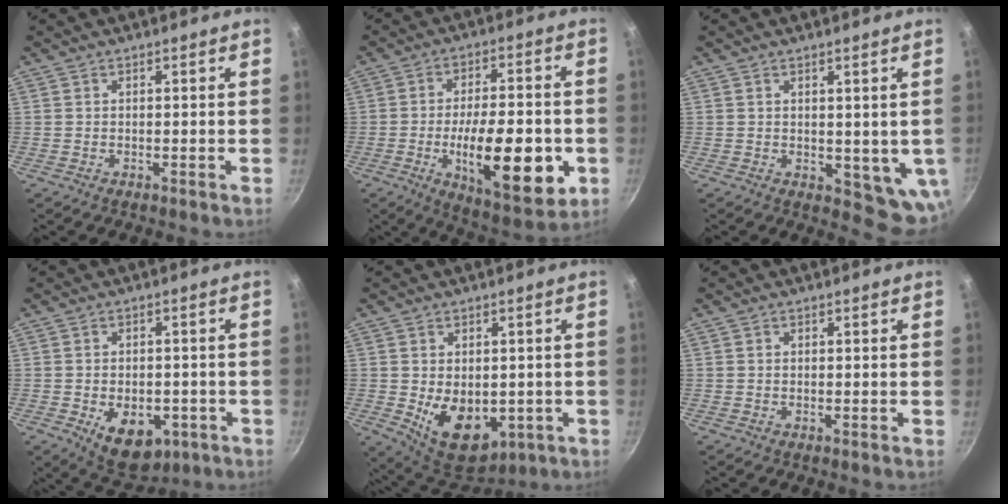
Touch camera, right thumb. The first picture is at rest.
{"total": 20.1, "force": [-4.9, 7.6, 17.9], "torque": [-0.253, 0.003, -0.068]}
{"total": 7.1, "force": [1.4, 4.0, 5.7], "torque": [-0.058, -0.020, 0.029]}
{"total": 10.6, "force": [-3.5, 6.8, 7.3], "torque": [-0.076, 0.005, -0.033]}
{"total": 12.8, "force": [-2.0, 8.6, 9.3], "torque": [-0.107, -0.017, -0.005]}
{"total": 0.6, "force": [0.1, 0.5, 0.2], "torque": [-0.004, 0.003, -0.001]}